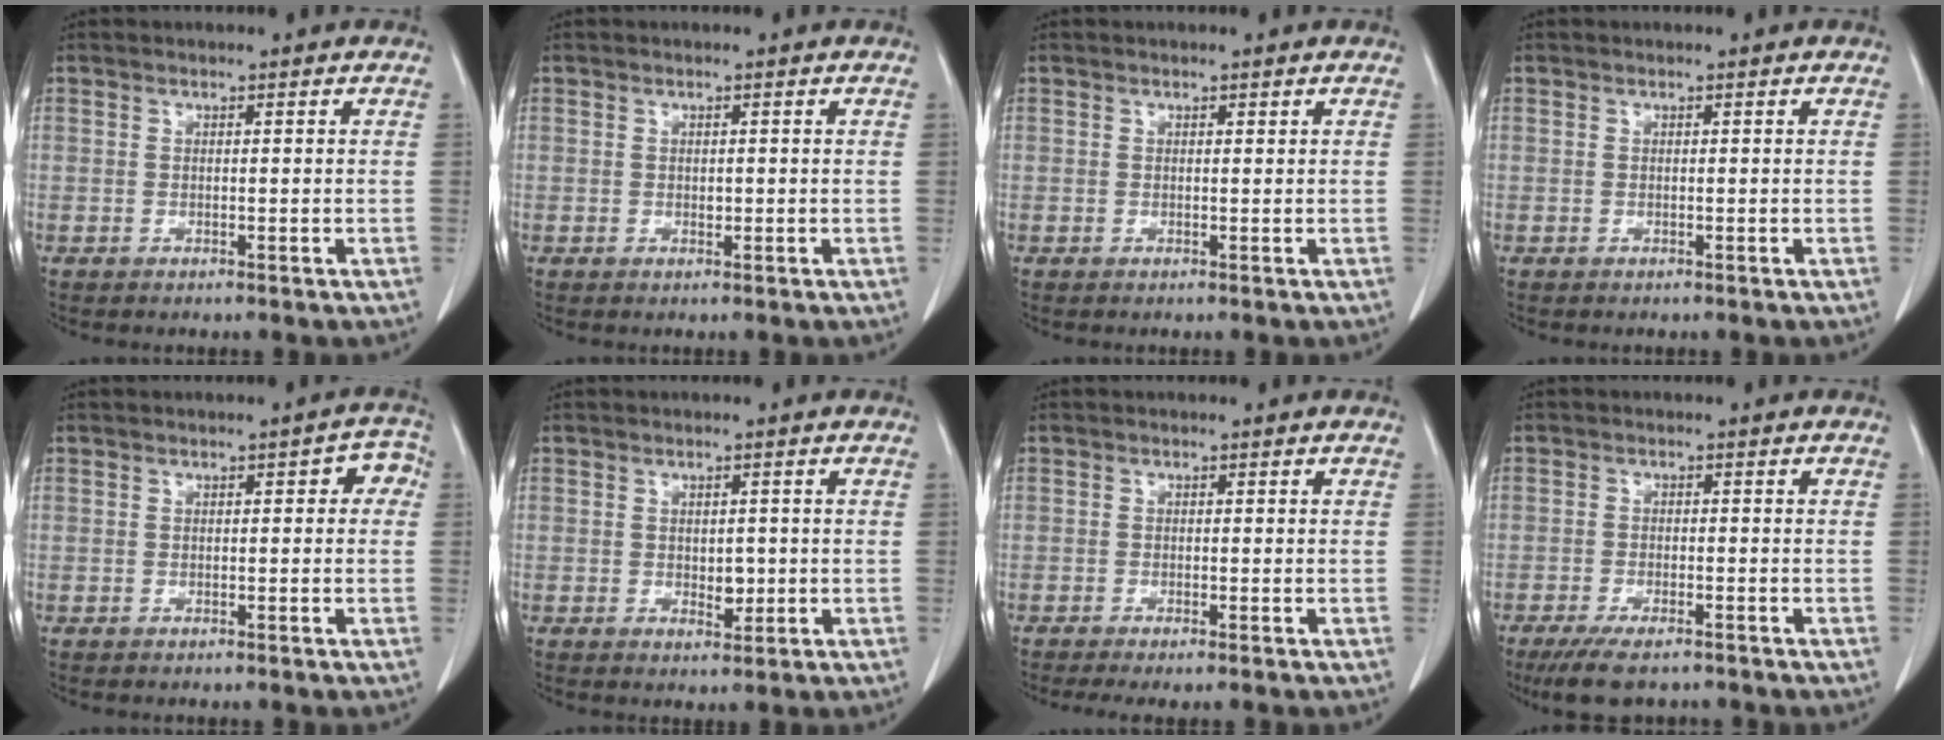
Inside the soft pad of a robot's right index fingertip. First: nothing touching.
{"total": 0.7, "force": [0.0, 0.4, 0.5], "torque": [-0.008, 0.000, 0.001]}
{"total": 0.0}
{"total": 0.0}
{"total": 3.1, "force": [0.4, 1.6, 2.6], "torque": [-0.019, 0.024, -0.001]}
{"total": 2.4, "force": [-0.2, 1.4, 1.9], "torque": [-0.026, -0.002, 0.003]}
{"total": 3.2, "force": [-2.4, 0.4, 2.0], "torque": [-0.031, -0.007, -0.039]}
{"total": 7.1, "force": [-5.6, 1.8, 4.0], "torque": [-0.065, -0.013, -0.091]}